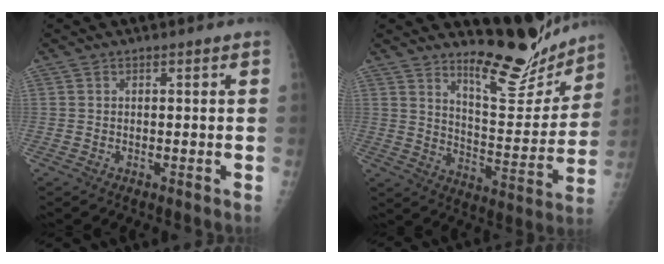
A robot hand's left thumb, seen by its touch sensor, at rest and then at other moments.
{"total": 14.4, "force": [12.9, 3.6, 5.2], "torque": [-0.041, -0.117, 0.200]}